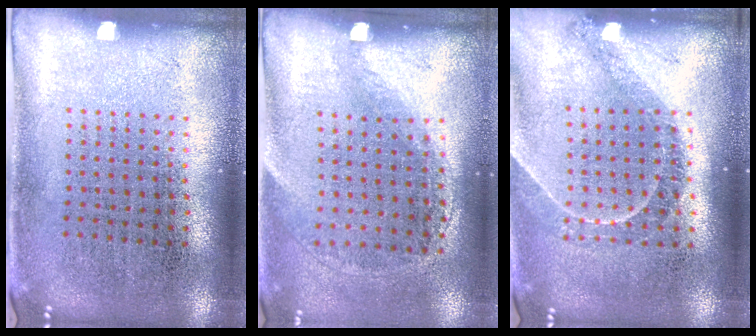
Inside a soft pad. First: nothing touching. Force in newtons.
{"total": 1.4, "press": 1.0, "slide": 1.0}
{"total": 1.2, "press": 1.2, "slide": 0.4}